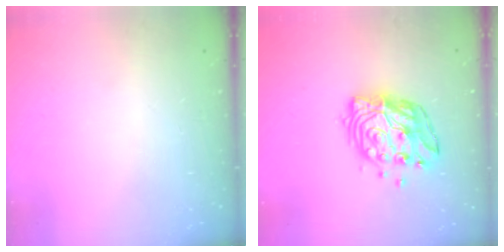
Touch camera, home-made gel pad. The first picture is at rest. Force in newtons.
{"total": 14.1, "press": 14.0, "slide": 1.3}